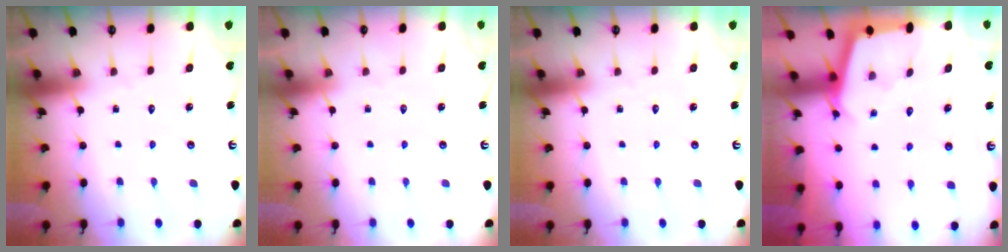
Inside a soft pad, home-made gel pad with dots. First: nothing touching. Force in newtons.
{"total": 0.0}
{"total": 0.0}
{"total": 2.5, "press": 2.5, "slide": 0.2}